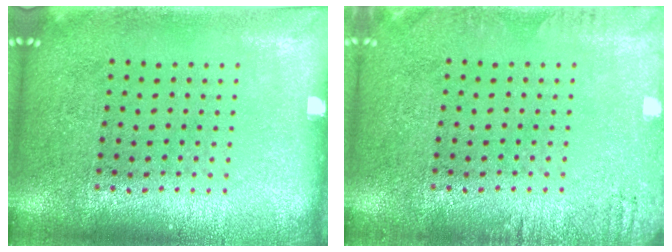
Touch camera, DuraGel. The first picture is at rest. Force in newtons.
{"total": 1.5, "press": 1.5, "slide": 0.2}